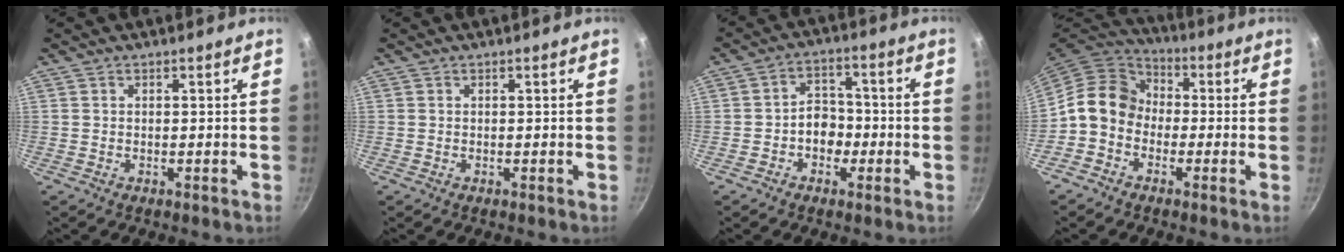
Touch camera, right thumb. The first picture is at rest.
{"total": 0.0}
{"total": 6.2, "force": [-1.7, 4.8, 3.5], "torque": [-0.017, 0.024, -0.033]}
{"total": 10.1, "force": [-1.3, 8.4, 5.6], "torque": [-0.065, 0.036, -0.050]}